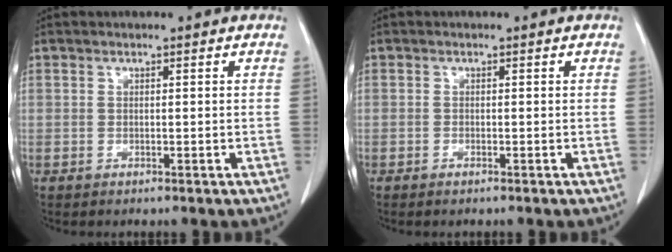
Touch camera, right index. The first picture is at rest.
{"total": 0.5, "force": [-0.4, 0.1, 0.3], "torque": [-0.009, -0.001, -0.004]}